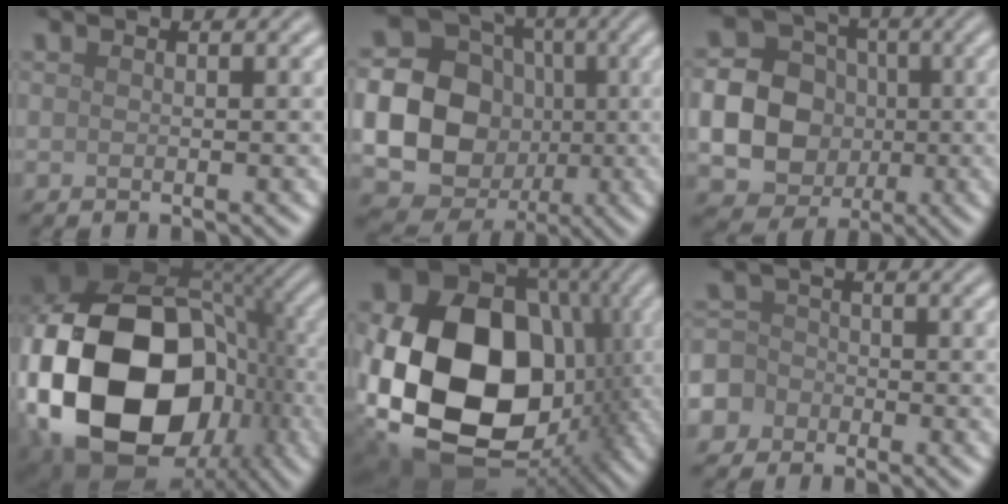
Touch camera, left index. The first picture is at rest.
{"total": 22.5, "force": [-1.4, 21.3, 7.1], "torque": [-0.185, -0.016, -0.070]}
{"total": 15.0, "force": [-1.1, 14.3, 4.5], "torque": [-0.120, -0.006, -0.045]}
{"total": 21.8, "force": [-3.5, 16.6, 13.6], "torque": [-0.341, -0.039, -0.045]}
{"total": 20.4, "force": [-1.8, 15.5, 13.2], "torque": [-0.286, -0.031, -0.018]}
{"total": 5.9, "force": [-3.2, 4.9, 1.0], "torque": [-0.014, -0.001, -0.079]}